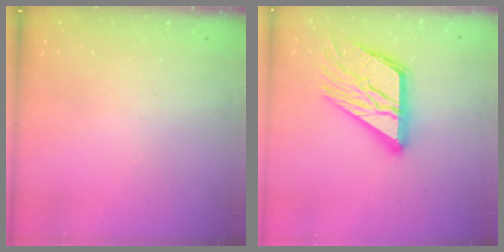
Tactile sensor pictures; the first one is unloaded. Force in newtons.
{"total": 18.9, "press": 18.8, "slide": 1.9}